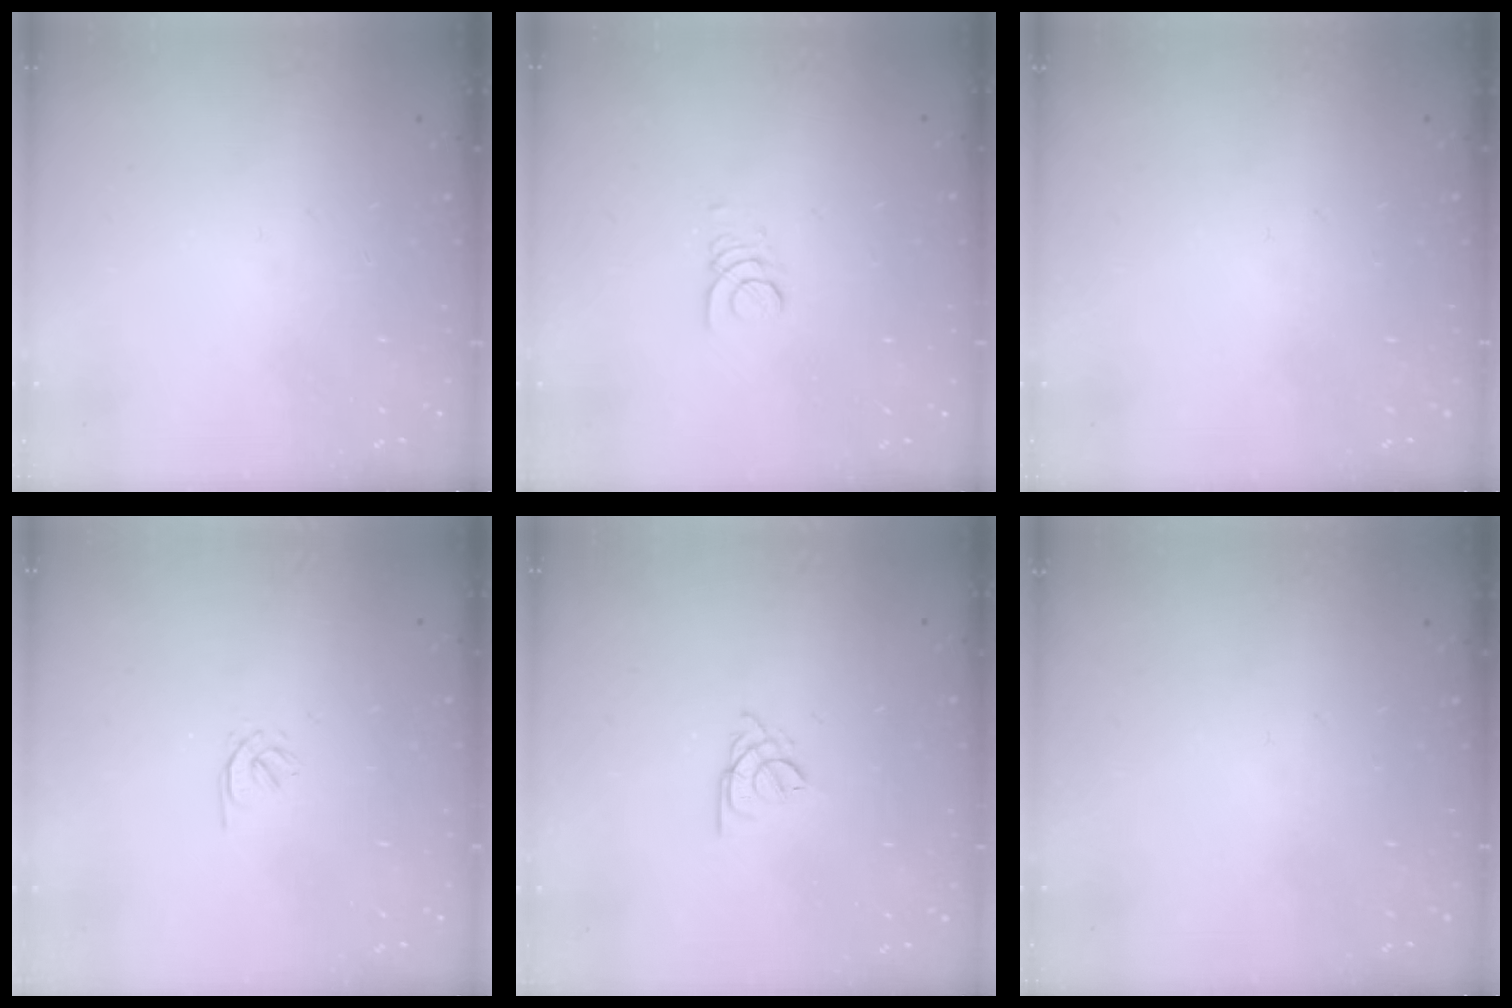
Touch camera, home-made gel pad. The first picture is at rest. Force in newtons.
{"total": 1.4, "press": 1.4, "slide": 0.2}
{"total": 0.0}
{"total": 0.5, "press": 0.3, "slide": 0.4}
{"total": 2.7, "press": 2.6, "slide": 0.5}
{"total": 0.0}